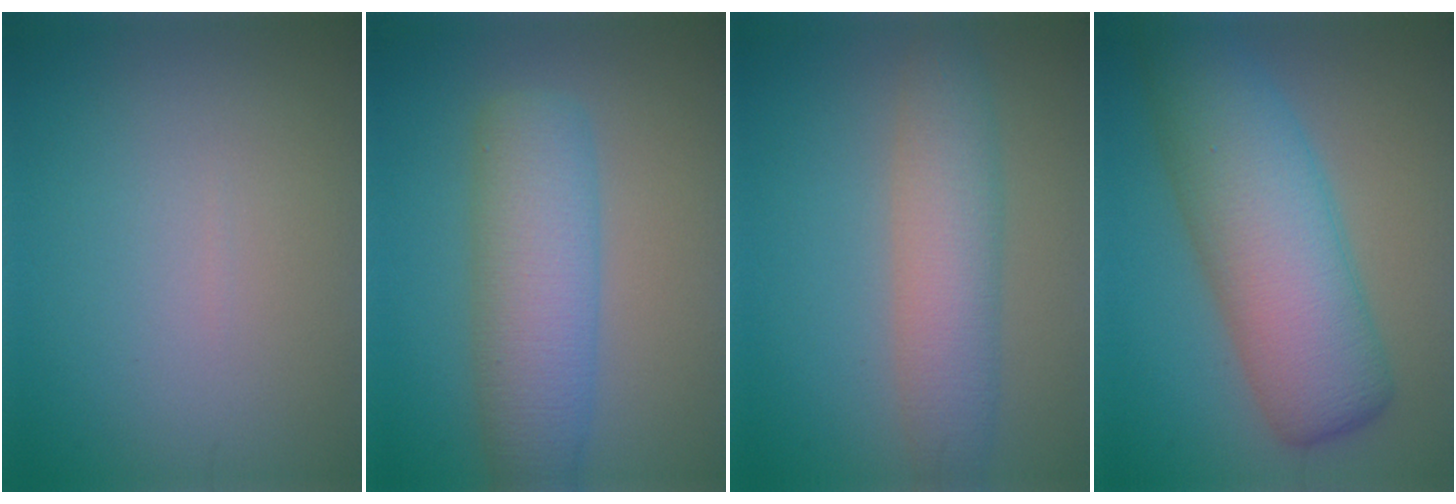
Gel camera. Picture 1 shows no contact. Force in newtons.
{"total": 6.5, "press": 6.5, "slide": 0.2}
{"total": 5.2, "press": 5.2, "slide": 0.1}
{"total": 10.2, "press": 10.2, "slide": 0.2}